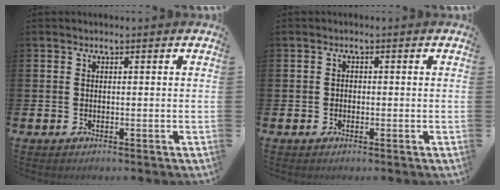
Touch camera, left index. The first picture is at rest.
{"total": 0.9, "force": [-0.4, 0.8, 0.3], "torque": [-0.002, 0.001, -0.010]}